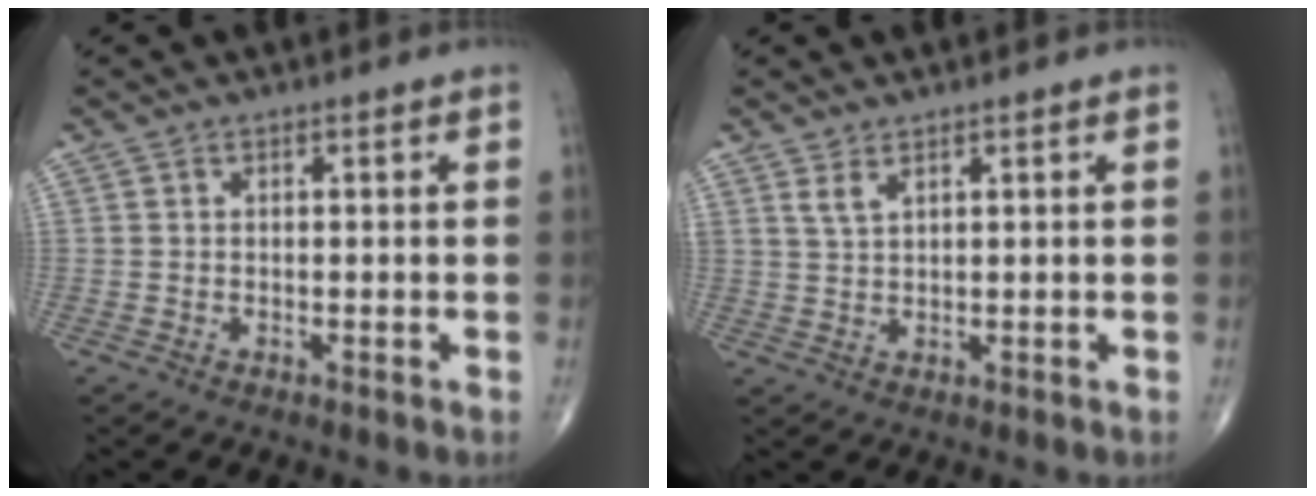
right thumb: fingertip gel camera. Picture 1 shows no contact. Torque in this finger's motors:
{"motor_torque": [0.03, 0.03, 0.63, 0.67, 0.07]}